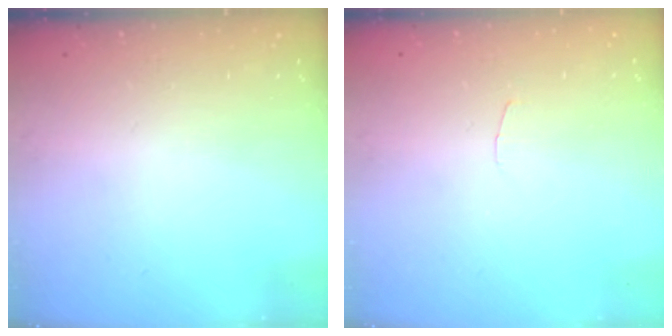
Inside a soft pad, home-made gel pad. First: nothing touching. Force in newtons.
{"total": 2.0, "press": 2.0, "slide": 0.2}